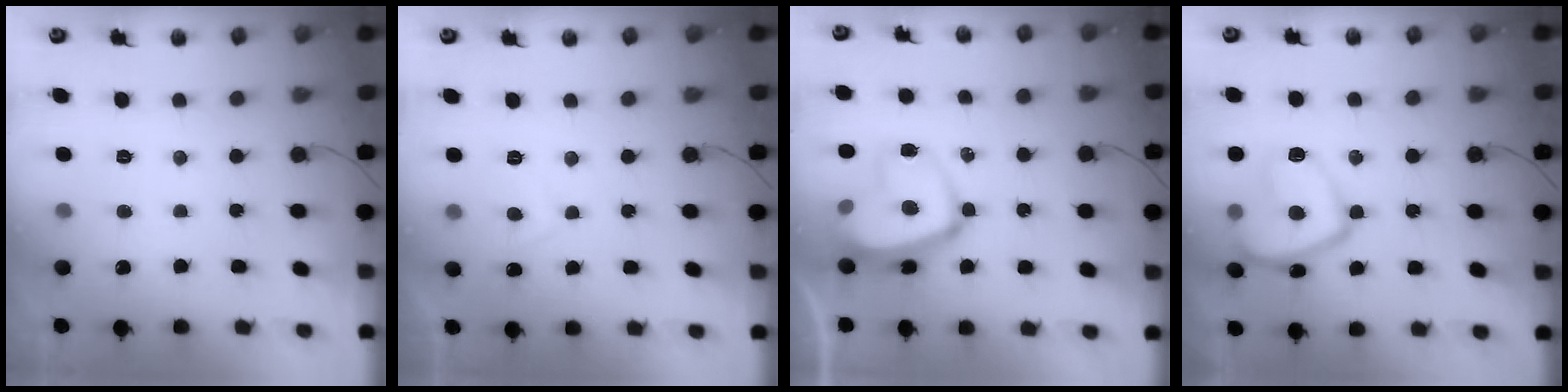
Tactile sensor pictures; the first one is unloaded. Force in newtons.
{"total": 2.1, "press": 2.0, "slide": 0.7}
{"total": 15.5, "press": 15.5, "slide": 1.2}
{"total": 13.0, "press": 12.9, "slide": 0.8}